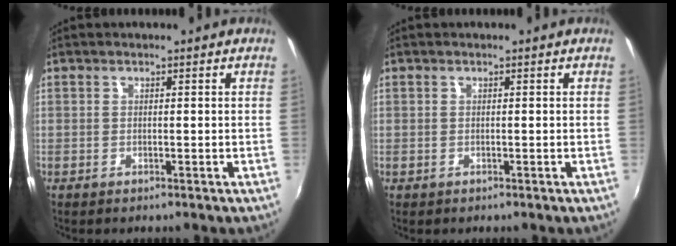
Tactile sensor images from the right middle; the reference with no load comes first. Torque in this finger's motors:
{"motor_torque": [0.09, -0.13, -0.01, -0.01]}